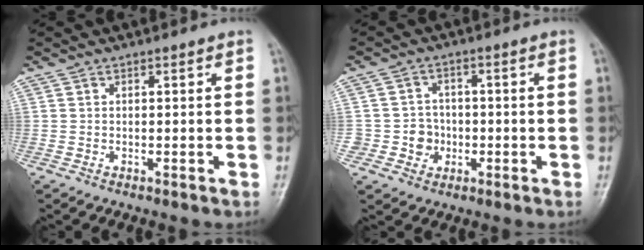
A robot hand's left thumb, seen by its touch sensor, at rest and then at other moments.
{"total": 5.0, "force": [-1.3, 4.8, 0.7], "torque": [0.026, 0.016, -0.024]}